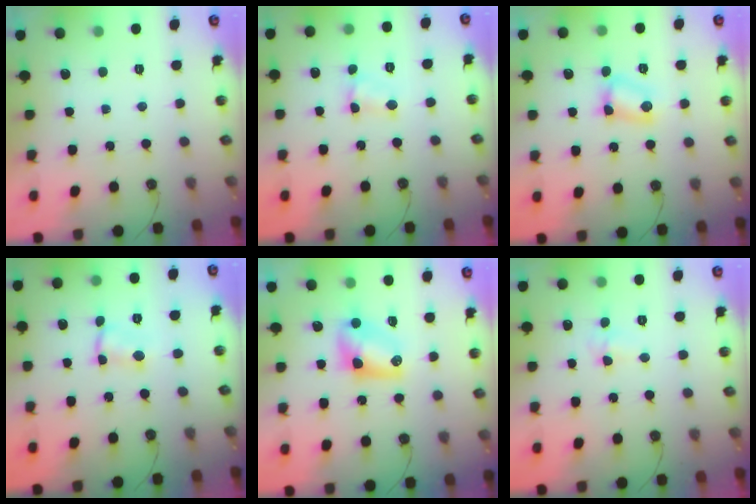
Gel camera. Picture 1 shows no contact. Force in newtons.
{"total": 4.4, "press": 4.4, "slide": 0.4}
{"total": 5.7, "press": 4.5, "slide": 3.6}
{"total": 1.4, "press": 1.4, "slide": 0.0}
{"total": 7.6, "press": 7.6, "slide": 0.8}
{"total": 2.8, "press": 2.6, "slide": 1.0}